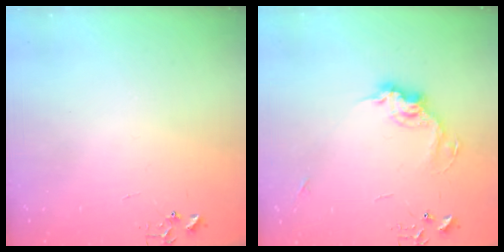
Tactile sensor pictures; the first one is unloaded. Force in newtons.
{"total": 10.8, "press": 10.8, "slide": 0.5}